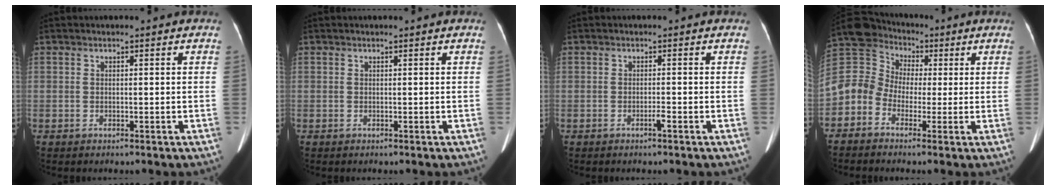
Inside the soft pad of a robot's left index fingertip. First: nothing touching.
{"total": 0.0}
{"total": 0.9, "force": [-0.7, -0.2, 0.5], "torque": [-0.011, -0.004, -0.012]}
{"total": 9.5, "force": [-1.1, 9.0, 2.9], "torque": [-0.091, 0.057, -0.023]}